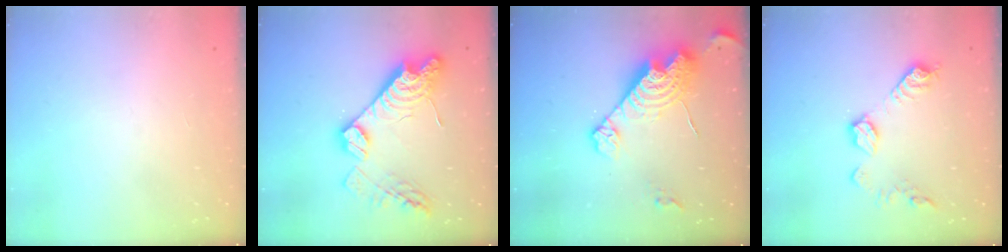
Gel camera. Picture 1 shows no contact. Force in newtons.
{"total": 17.6, "press": 17.6, "slide": 1.3}
{"total": 21.5, "press": 21.4, "slide": 1.6}
{"total": 11.4, "press": 11.4, "slide": 0.4}